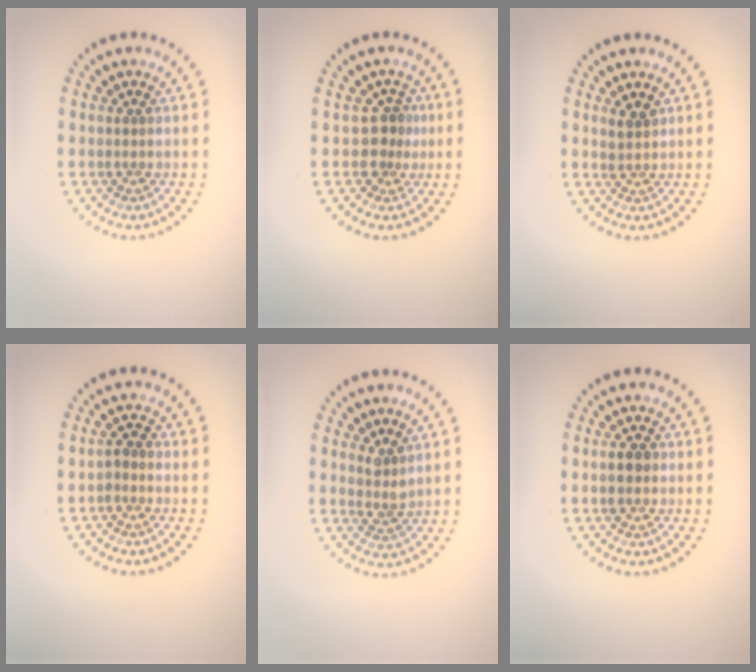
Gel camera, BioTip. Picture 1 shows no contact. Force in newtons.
{"total": 2.3, "press": 1.8, "slide": 1.5}
{"total": 1.5, "press": 1.2, "slide": 0.9}
{"total": 1.0, "press": 0.9, "slide": 0.4}
{"total": 1.8, "press": 1.3, "slide": 1.2}
{"total": 2.2, "press": 2.2, "slide": 0.2}